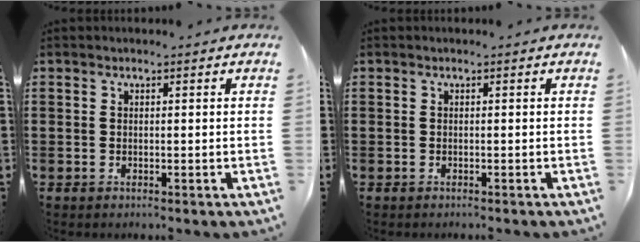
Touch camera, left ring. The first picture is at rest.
{"total": 0.0}